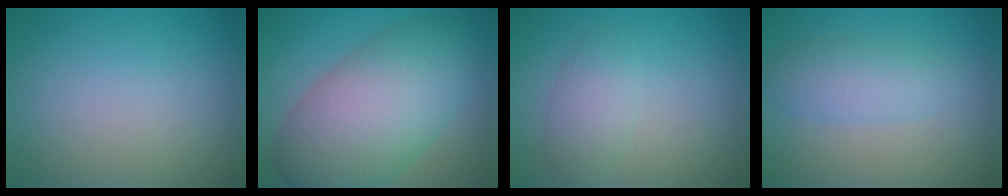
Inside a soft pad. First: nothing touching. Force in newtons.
{"total": 10.7, "press": 10.7, "slide": 0.2}
{"total": 2.4, "press": 2.4, "slide": 0.1}
{"total": 2.9, "press": 2.9, "slide": 0.1}